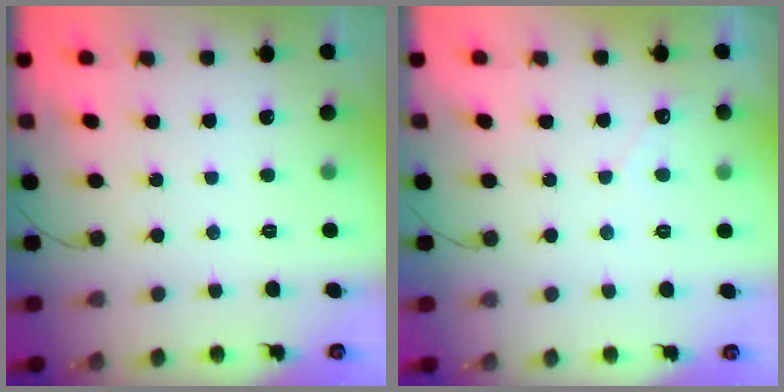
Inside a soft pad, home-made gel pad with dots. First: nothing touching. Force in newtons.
{"total": 2.3, "press": 2.3, "slide": 0.1}